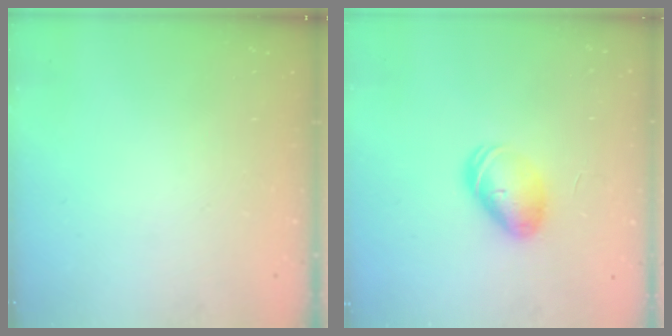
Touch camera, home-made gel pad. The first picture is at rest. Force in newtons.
{"total": 9.0, "press": 8.9, "slide": 1.4}